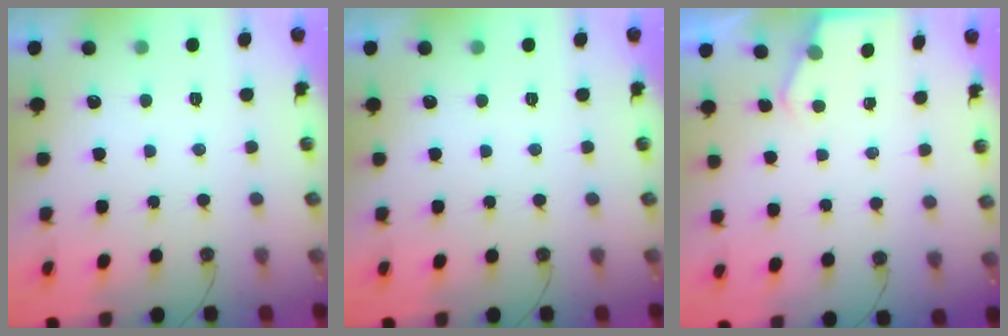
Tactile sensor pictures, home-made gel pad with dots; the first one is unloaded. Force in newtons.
{"total": 0.0}
{"total": 2.8, "press": 2.8, "slide": 0.4}